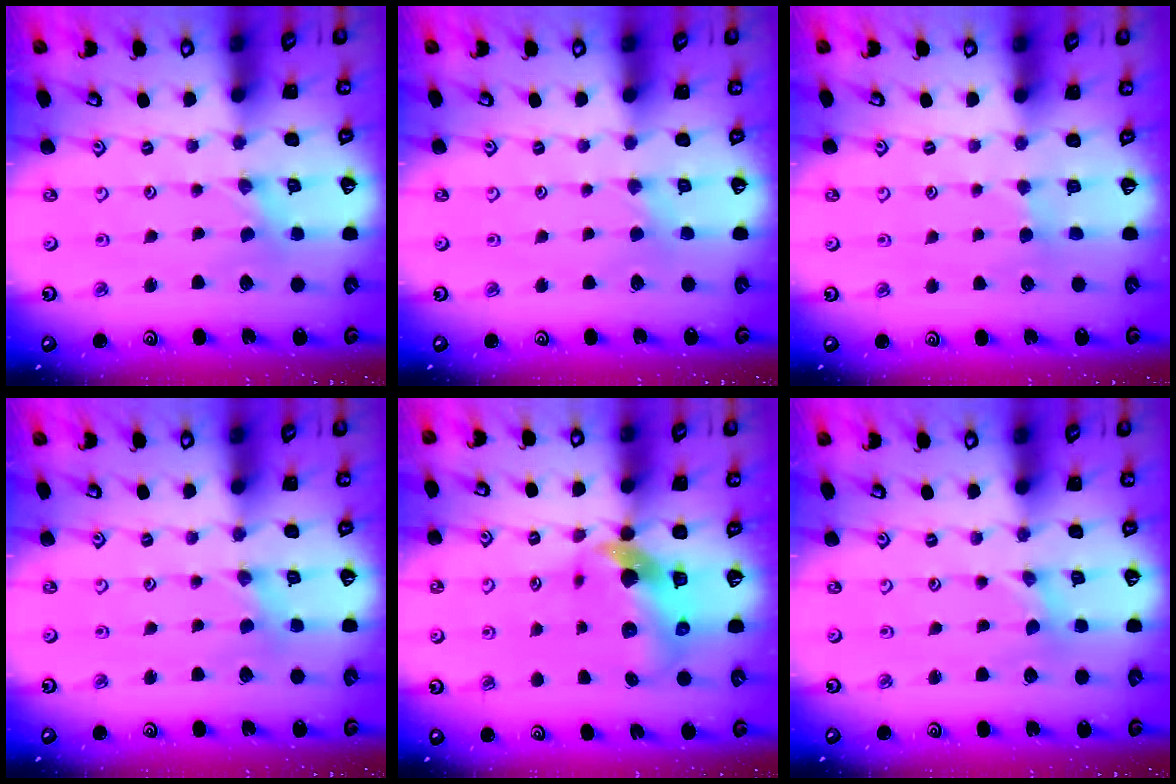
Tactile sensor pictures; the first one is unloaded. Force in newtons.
{"total": 1.2, "press": 1.1, "slide": 0.3}
{"total": 2.9, "press": 2.9, "slide": 0.4}
{"total": 1.7, "press": 1.6, "slide": 0.4}
{"total": 9.0, "press": 9.0, "slide": 1.3}
{"total": 0.0}